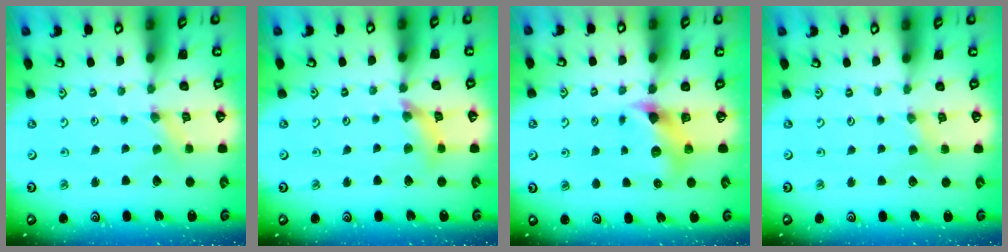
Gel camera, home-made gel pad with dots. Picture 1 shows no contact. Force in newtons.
{"total": 8.4, "press": 8.4, "slide": 0.9}
{"total": 6.6, "press": 6.6, "slide": 0.7}
{"total": 1.1, "press": 1.0, "slide": 0.3}